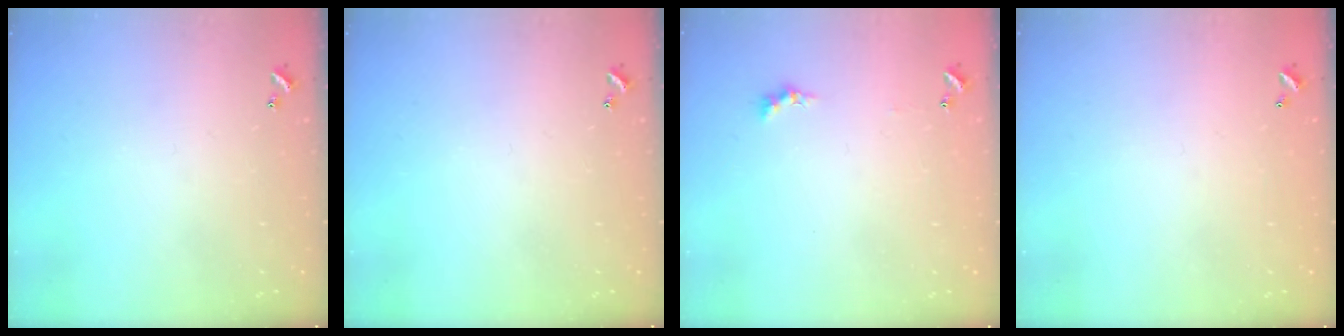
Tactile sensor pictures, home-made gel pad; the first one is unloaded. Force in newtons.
{"total": 0.0}
{"total": 0.0}
{"total": 2.7, "press": 2.7, "slide": 0.1}